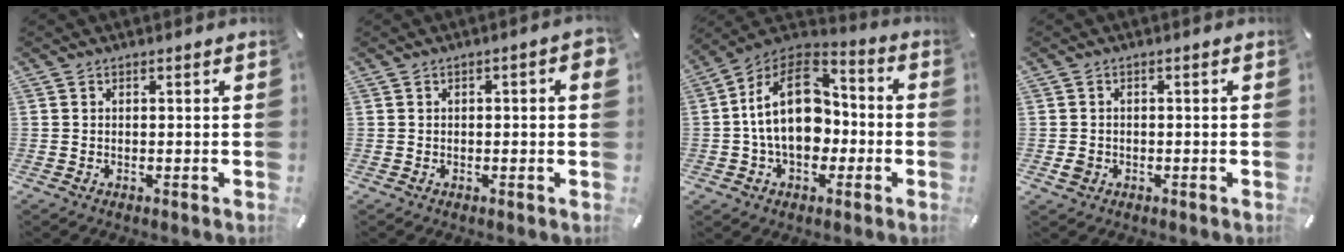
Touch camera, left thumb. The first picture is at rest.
{"total": 1.8, "force": [-0.3, 0.6, 1.7], "torque": [-0.026, 0.004, -0.006]}
{"total": 19.4, "force": [-1.0, 13.6, 13.8], "torque": [-0.249, 0.016, -0.018]}
{"total": 2.2, "force": [-0.7, 1.9, 0.9], "torque": [-0.017, 0.005, -0.015]}